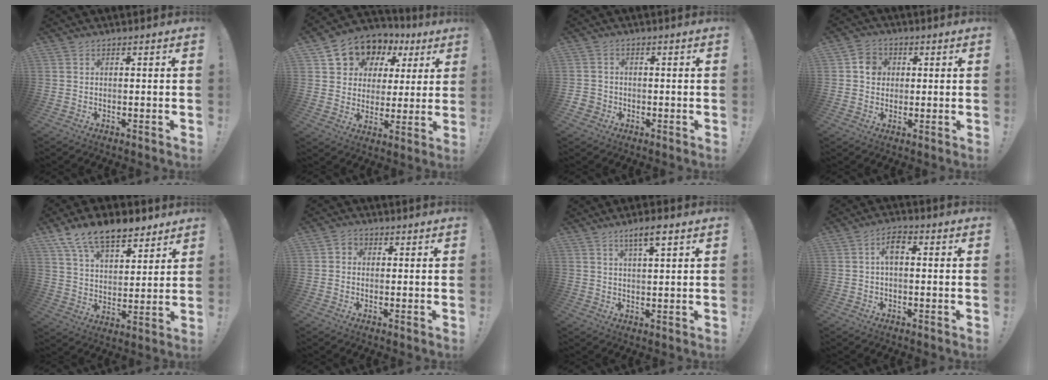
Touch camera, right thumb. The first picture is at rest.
{"total": 10.0, "force": [5.3, 7.8, 3.4], "torque": [-0.052, -0.041, 0.104]}
{"total": 3.0, "force": [-0.8, 2.7, 1.0], "torque": [-0.026, 0.005, -0.015]}
{"total": 6.4, "force": [1.1, 5.9, 2.4], "torque": [-0.026, 0.008, 0.021]}
{"total": 13.8, "force": [10.1, 6.6, 6.7], "torque": [-0.113, -0.061, 0.185]}
{"total": 2.3, "force": [-0.1, 2.0, 1.2], "torque": [-0.014, 0.003, -0.003]}
{"total": 4.9, "force": [2.9, 0.6, 3.9], "torque": [-0.070, -0.006, 0.045]}
{"total": 4.6, "force": [0.4, 2.2, 4.0], "torque": [-0.073, 0.012, 0.006]}